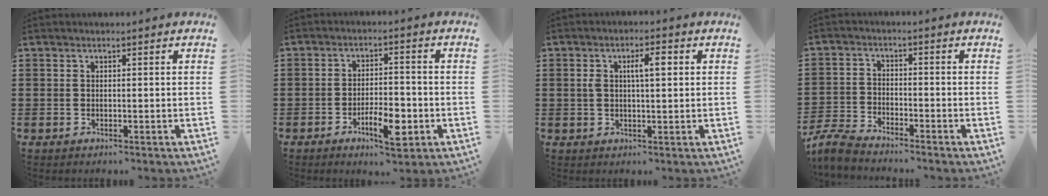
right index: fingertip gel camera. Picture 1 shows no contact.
{"total": 6.9, "force": [-2.9, 2.5, 5.7], "torque": [-0.103, 0.002, -0.051]}
{"total": 4.3, "force": [0.9, 1.4, 4.0], "torque": [-0.072, 0.008, 0.009]}
{"total": 4.6, "force": [-4.5, 0.2, 1.1], "torque": [-0.050, -0.009, -0.097]}